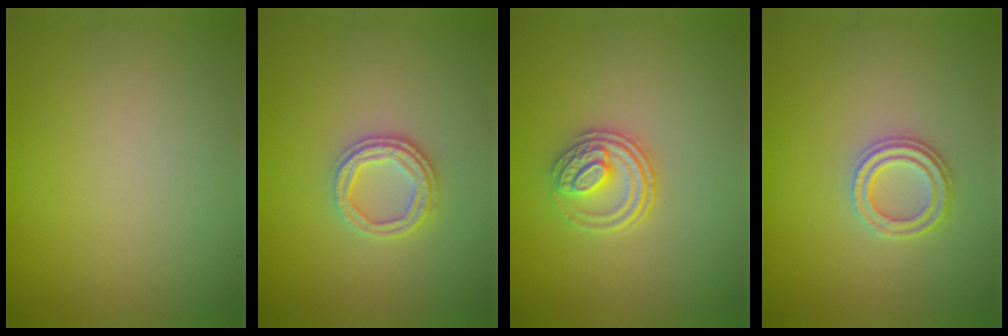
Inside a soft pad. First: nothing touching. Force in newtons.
{"total": 2.5, "press": 2.4, "slide": 0.8}
{"total": 3.1, "press": 2.6, "slide": 1.7}
{"total": 2.3, "press": 2.1, "slide": 0.8}